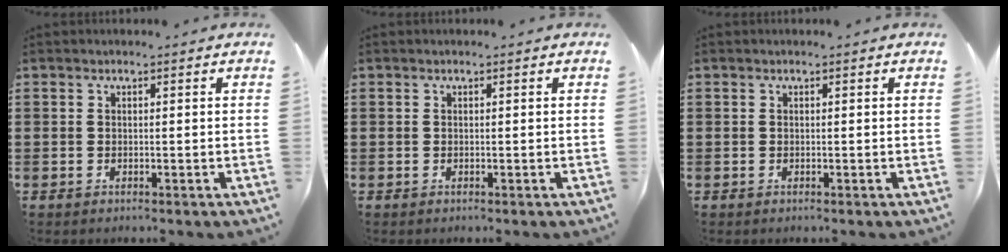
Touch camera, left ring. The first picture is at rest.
{"total": 0.0}
{"total": 0.0}